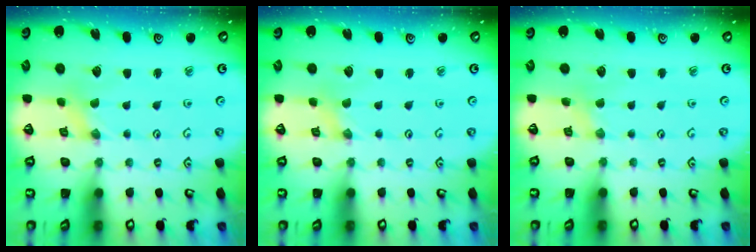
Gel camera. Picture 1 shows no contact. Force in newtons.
{"total": 0.0}
{"total": 2.1, "press": 2.1, "slide": 0.3}